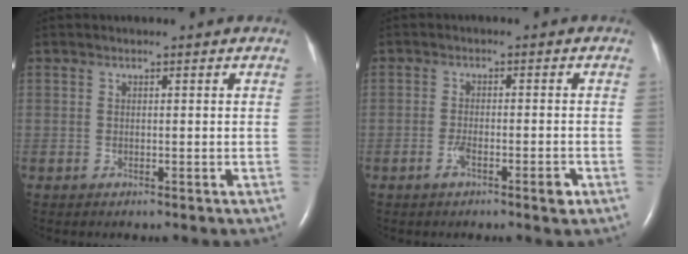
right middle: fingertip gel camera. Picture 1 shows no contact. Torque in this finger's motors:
{"motor_torque": [0.54, -0.28, 0.21, 0.02]}